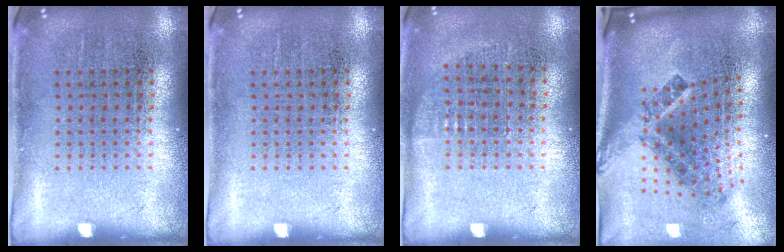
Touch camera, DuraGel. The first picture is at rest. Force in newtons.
{"total": 0.0}
{"total": 0.7, "press": 0.6, "slide": 0.3}
{"total": 3.0, "press": 1.7, "slide": 2.4}